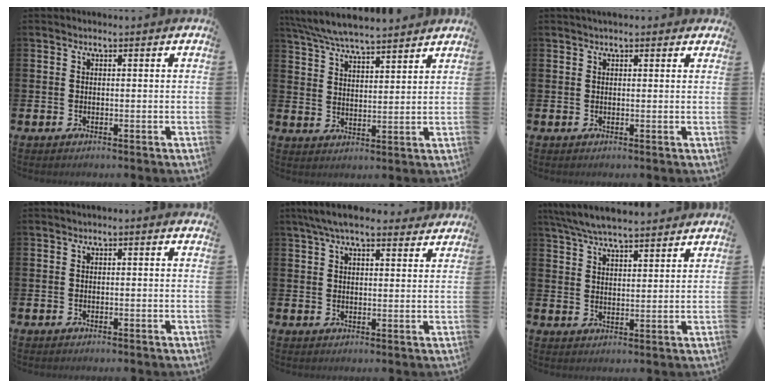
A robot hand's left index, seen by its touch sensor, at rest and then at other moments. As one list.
[{"total": 6.6, "force": [6.4, 0.5, 1.6], "torque": [-0.053, -0.032, 0.116]}, {"total": 1.5, "force": [1.3, 0.5, 0.4], "torque": [0.003, 0.000, 0.021]}, {"total": 0.0}, {"total": 5.9, "force": [5.1, 1.3, 2.6], "torque": [-0.058, -0.011, 0.094]}, {"total": 6.5, "force": [6.2, 0.8, 1.7], "torque": [-0.054, -0.022, 0.114]}]